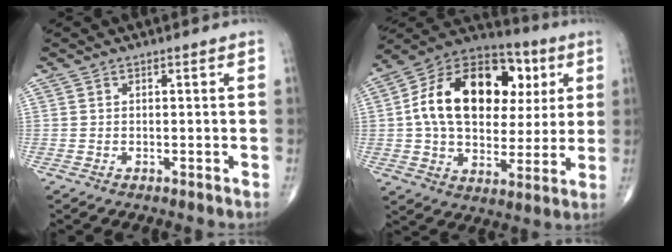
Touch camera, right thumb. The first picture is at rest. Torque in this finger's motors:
{"motor_torque": [2.18, 2.83, 0.84, -0.57, 0.48]}